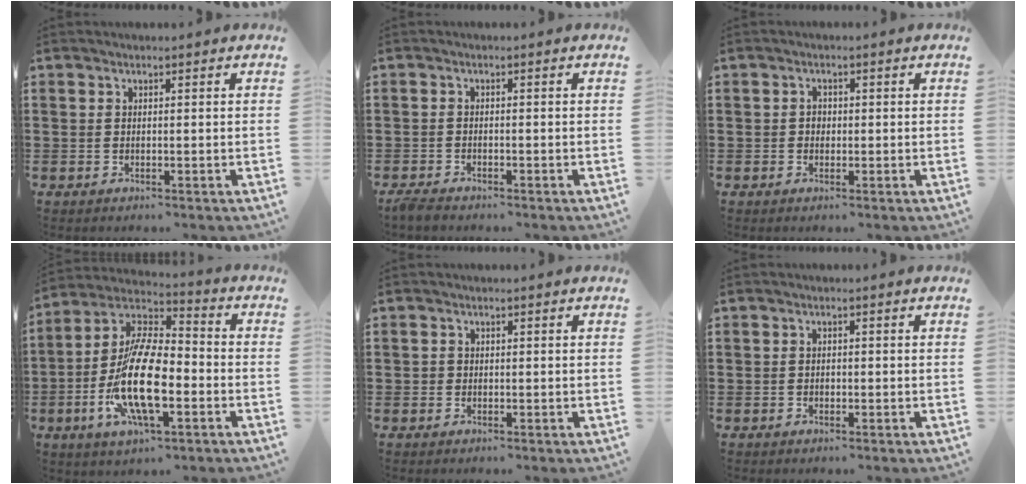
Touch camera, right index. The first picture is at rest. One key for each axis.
{"total": 1.6, "fx": -1.5, "fy": 0.2, "fz": 0.3, "tx": -0.016, "ty": -0.001, "tz": -0.033}
{"total": 1.1, "fx": -0.1, "fy": 1.0, "fz": 0.6, "tx": -0.013, "ty": 0.003, "tz": -0.003}
{"total": 15.5, "fx": -4.2, "fy": 6.3, "fz": 13.5, "tx": -0.303, "ty": -0.007, "tz": -0.083}
{"total": 0.7, "fx": -0.1, "fy": 0.6, "fz": 0.2, "tx": -0.005, "ty": 0.004, "tz": -0.002}
{"total": 0.5, "fx": -0.3, "fy": 0.4, "fz": 0.2, "tx": -0.007, "ty": -0.001, "tz": -0.006}